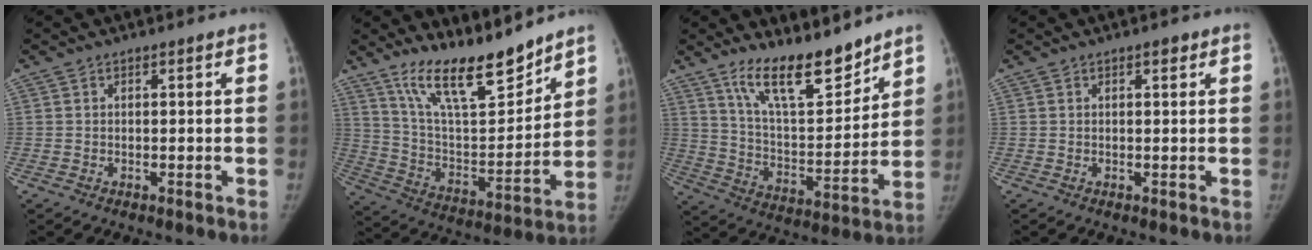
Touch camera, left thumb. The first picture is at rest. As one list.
[{"total": 17.4, "force": [14.1, 4.8, 9.0], "torque": [-0.107, -0.091, 0.255]}, {"total": 15.4, "force": [12.0, 4.8, 8.3], "torque": [-0.098, -0.086, 0.215]}, {"total": 1.0, "force": [0.6, 0.5, 0.7], "torque": [-0.001, 0.001, 0.007]}]